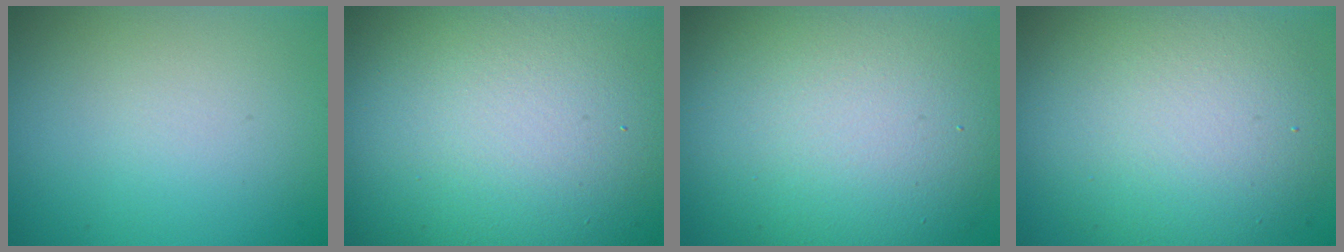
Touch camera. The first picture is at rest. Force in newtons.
{"total": 18.9, "press": 18.9, "slide": 0.9}
{"total": 11.6, "press": 11.6, "slide": 0.6}
{"total": 9.0, "press": 9.0, "slide": 0.9}